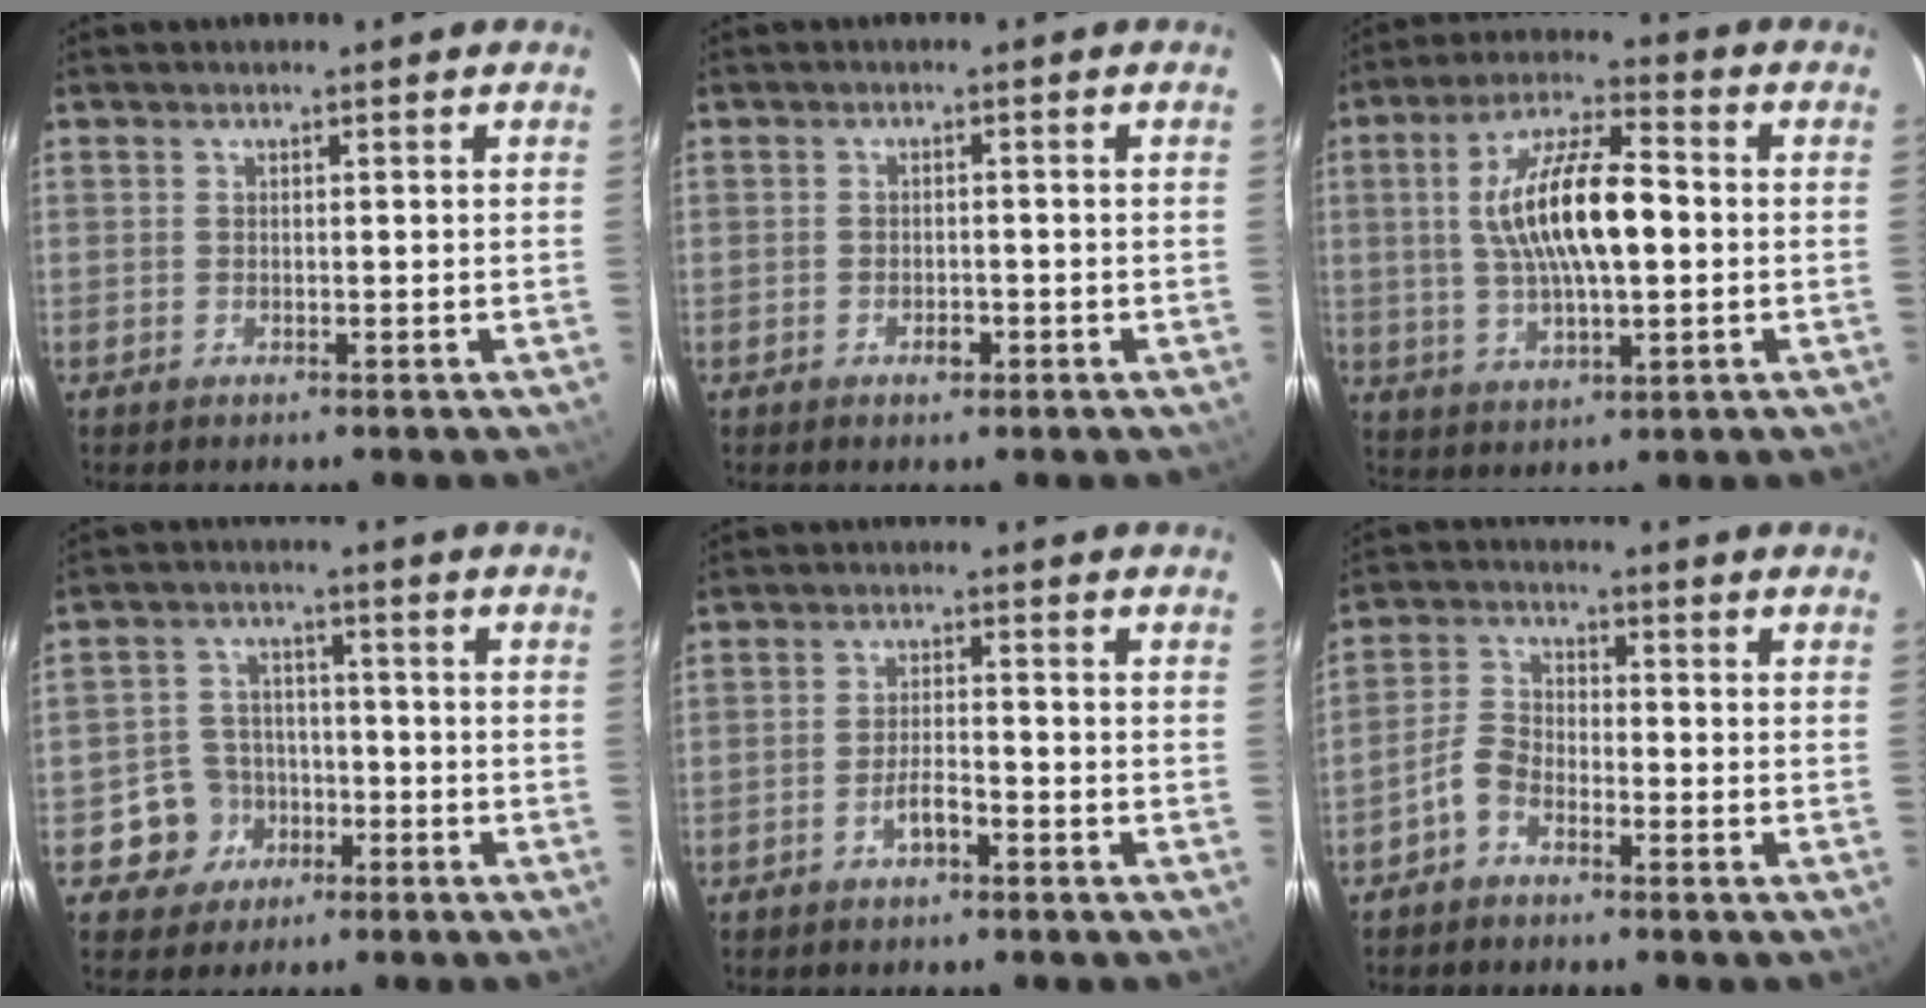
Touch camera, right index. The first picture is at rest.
{"total": 1.9, "force": [-1.1, 1.2, 1.1], "torque": [-0.019, 0.002, -0.015]}
{"total": 14.5, "force": [0.8, 4.9, 13.7], "torque": [-0.256, 0.013, 0.015]}
{"total": 7.3, "force": [-3.2, 6.5, 1.0], "torque": [-0.041, 0.031, -0.042]}
{"total": 3.4, "force": [-2.2, 0.8, 2.4], "torque": [-0.054, 0.005, -0.038]}
{"total": 4.3, "force": [-3.0, 2.3, 2.2], "torque": [-0.054, 0.016, -0.064]}